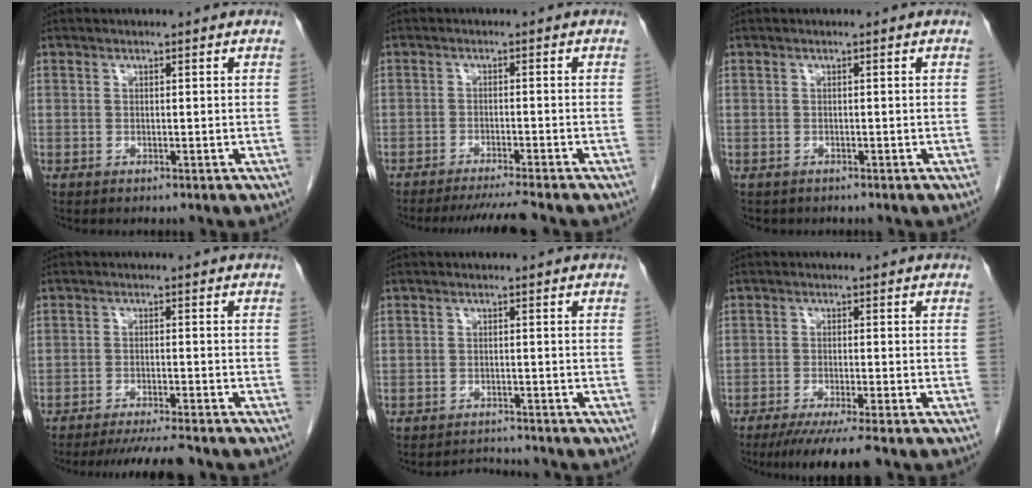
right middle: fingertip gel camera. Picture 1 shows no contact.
{"total": 6.6, "force": [-6.0, -1.1, 2.5], "torque": [-0.024, -0.017, -0.094]}
{"total": 1.3, "force": [-1.0, 0.8, 0.2], "torque": [-0.013, 0.000, -0.013]}
{"total": 8.2, "force": [-7.4, -0.1, 3.5], "torque": [-0.038, -0.019, -0.114]}
{"total": 2.5, "force": [-2.4, -0.1, -0.7], "torque": [0.013, -0.009, -0.036]}
{"total": 7.8, "force": [-6.1, -0.2, 5.0], "torque": [-0.067, -0.018, -0.095]}